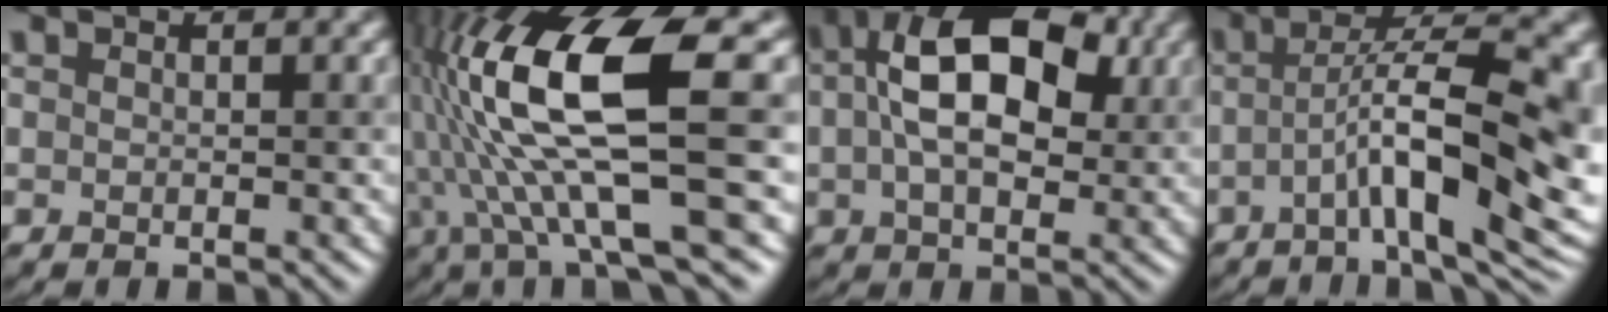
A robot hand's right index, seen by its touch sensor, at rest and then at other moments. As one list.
[{"total": 12.5, "force": [0.7, 3.5, 12.0], "torque": [-0.232, 0.010, 0.013]}, {"total": 11.1, "force": [2.1, 6.5, 8.7], "torque": [-0.154, 0.024, 0.023]}, {"total": 11.6, "force": [-1.5, 3.1, 11.1], "torque": [-0.168, 0.008, -0.026]}]